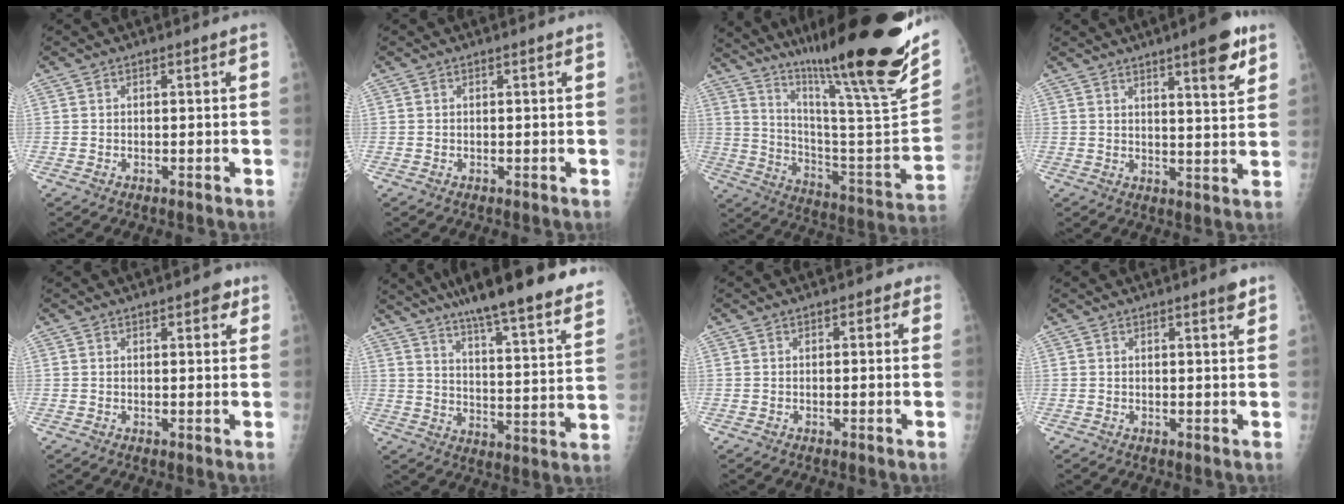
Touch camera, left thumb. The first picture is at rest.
{"total": 0.0}
{"total": 33.7, "force": [24.1, 4.0, 23.2], "torque": [-0.332, -0.119, 0.365]}
{"total": 9.3, "force": [5.5, 1.8, 7.3], "torque": [-0.087, -0.029, 0.073]}
{"total": 3.0, "force": [1.7, 1.3, 2.1], "torque": [-0.012, -0.004, 0.018]}
{"total": 28.3, "force": [22.7, 4.0, 16.4], "torque": [-0.218, -0.092, 0.302]}
{"total": 1.4, "force": [0.6, 1.1, 0.8], "torque": [0.008, 0.003, -0.001]}
{"total": 1.9, "force": [1.3, 0.2, 1.4], "torque": [-0.018, -0.008, 0.017]}